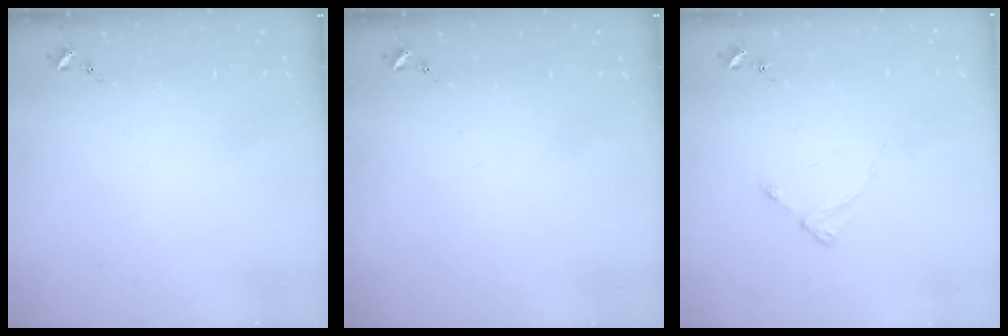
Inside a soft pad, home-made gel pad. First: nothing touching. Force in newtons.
{"total": 0.0}
{"total": 2.9, "press": 2.8, "slide": 0.4}